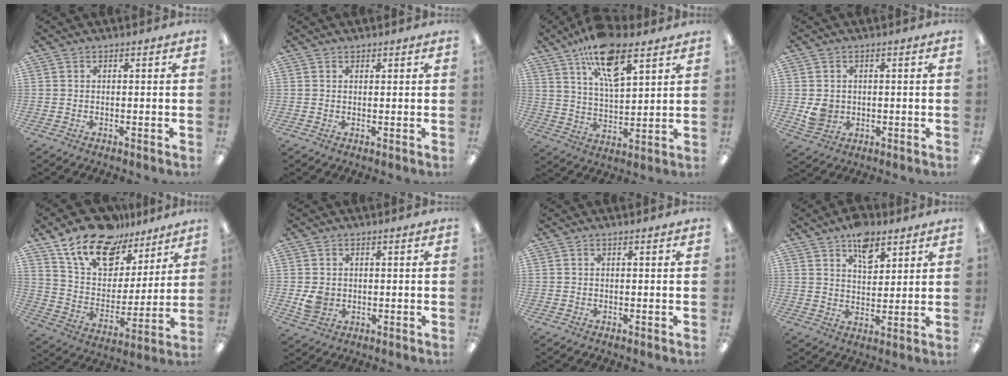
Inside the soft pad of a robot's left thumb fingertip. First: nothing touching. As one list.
[{"total": 1.1, "force": [0.9, 0.5, 0.0], "torque": [0.000, 0.001, 0.018]}, {"total": 15.0, "force": [9.4, 6.2, 9.8], "torque": [-0.161, -0.035, 0.160]}, {"total": 4.3, "force": [0.3, 4.0, 1.7], "torque": [-0.018, 0.001, 0.007]}, {"total": 17.2, "force": [12.7, 9.2, 7.1], "torque": [-0.138, -0.083, 0.226]}, {"total": 4.2, "force": [-0.1, 3.7, 2.1], "torque": [-0.020, 0.000, -0.001]}, {"total": 0.0}, {"total": 8.4, "force": [5.4, 4.8, 4.3], "torque": [-0.052, -0.024, 0.094]}]